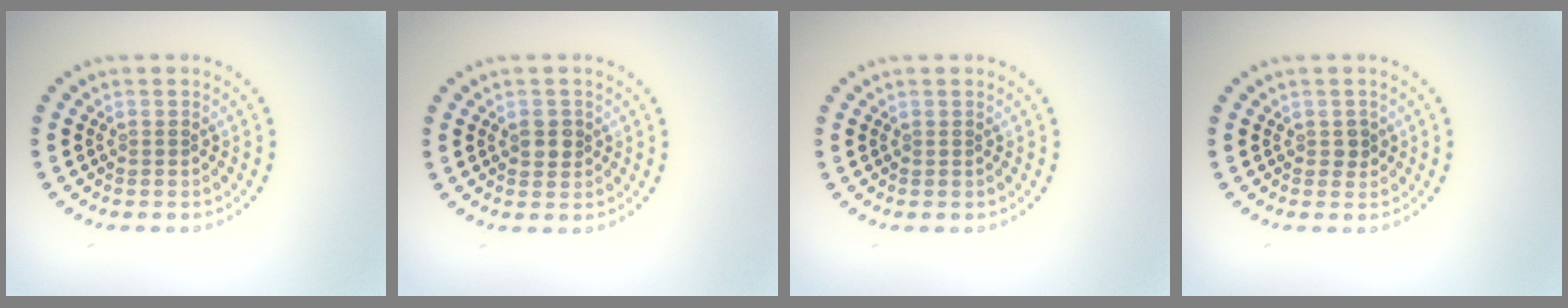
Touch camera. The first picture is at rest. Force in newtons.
{"total": 1.4, "press": 1.4, "slide": 0.2}
{"total": 0.0}
{"total": 0.9, "press": 0.8, "slide": 0.4}